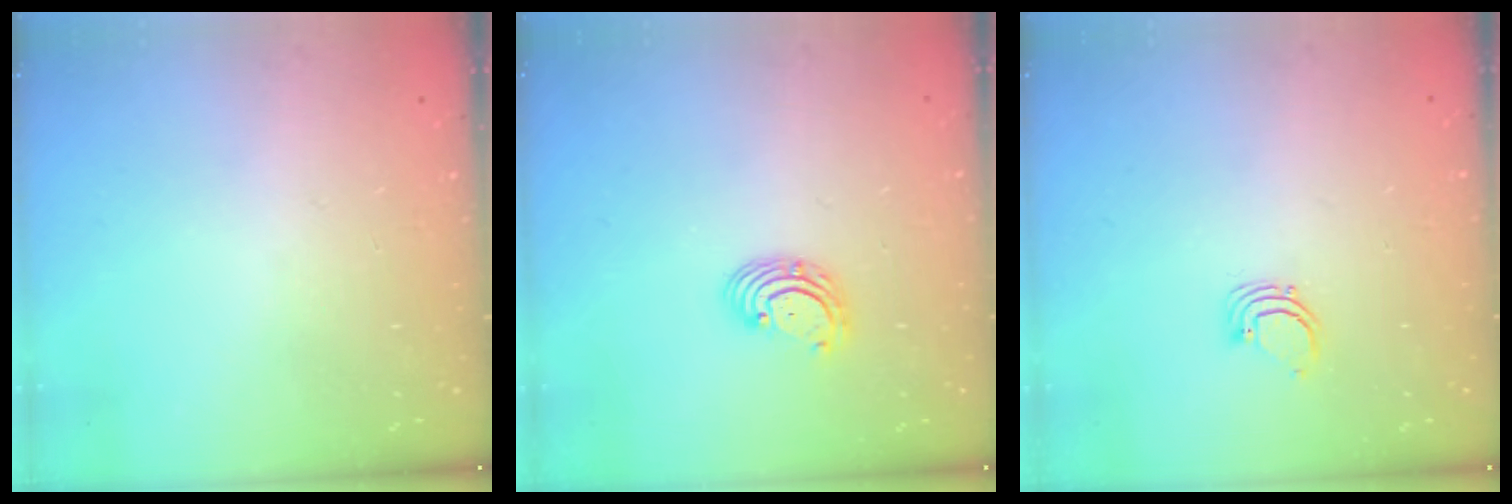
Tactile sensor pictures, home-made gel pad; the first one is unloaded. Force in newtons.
{"total": 2.8, "press": 2.8, "slide": 0.2}
{"total": 2.5, "press": 2.5, "slide": 0.1}